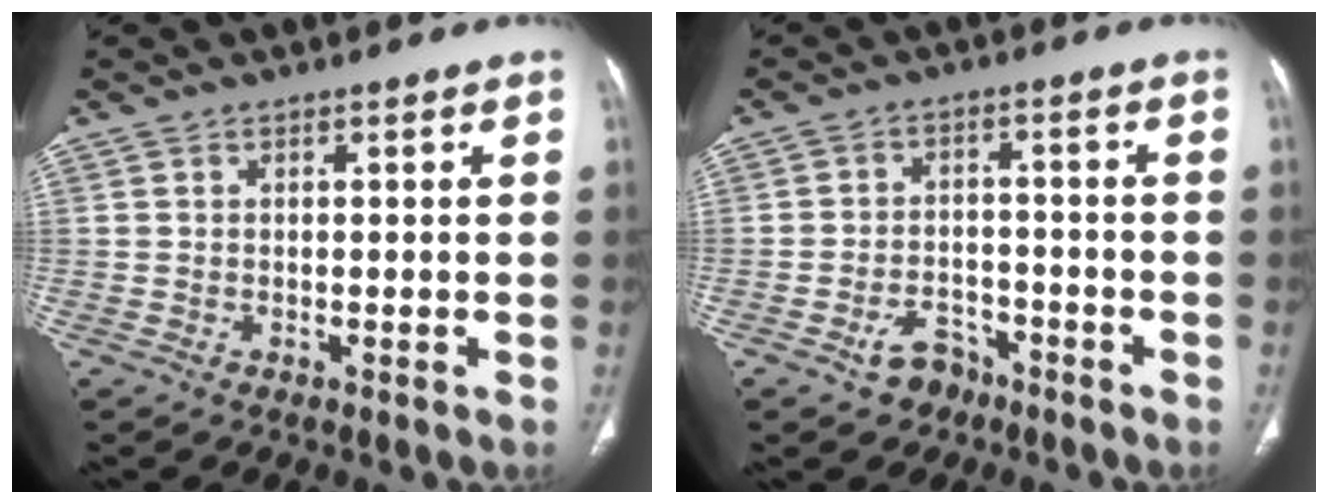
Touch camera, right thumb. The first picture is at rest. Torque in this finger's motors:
{"motor_torque": [0.85, 0.00, 0.45, -0.37, -0.02]}